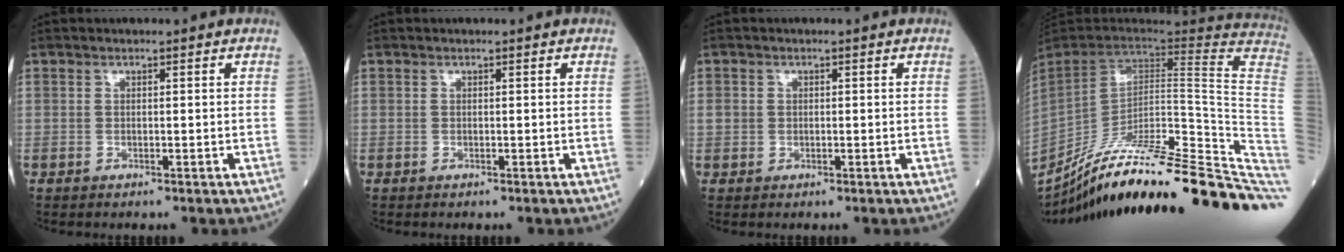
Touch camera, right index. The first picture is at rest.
{"total": 0.0}
{"total": 1.5, "force": [0.1, 1.4, 0.6], "torque": [-0.011, 0.007, 0.005]}
{"total": 36.6, "force": [-29.1, 0.9, 22.1], "torque": [-0.194, -0.047, -0.407]}